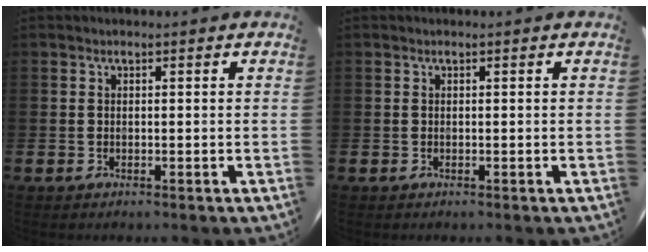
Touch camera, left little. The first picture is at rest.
{"total": 0.0}